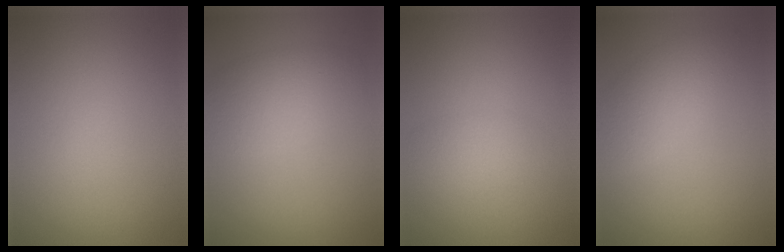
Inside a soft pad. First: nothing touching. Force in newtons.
{"total": 4.3, "press": 4.3, "slide": 0.1}
{"total": 2.0, "press": 2.0, "slide": 0.0}
{"total": 3.6, "press": 3.6, "slide": 0.3}